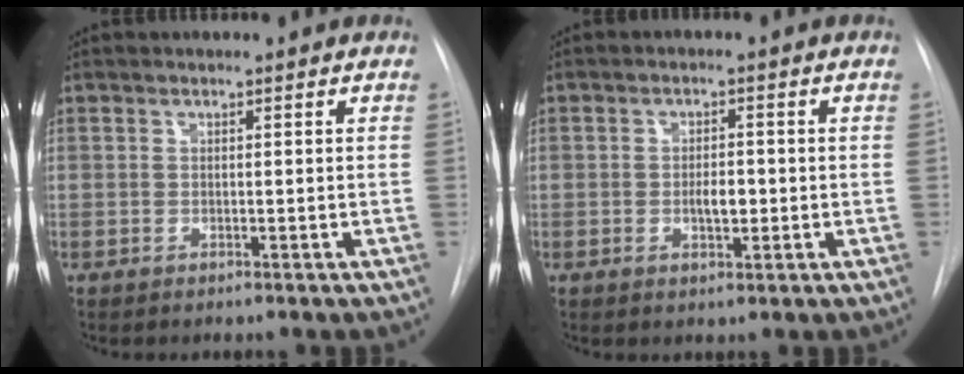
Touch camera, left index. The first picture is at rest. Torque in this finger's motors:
{"motor_torque": [0.16, 0.07, 0.05, 0.02]}